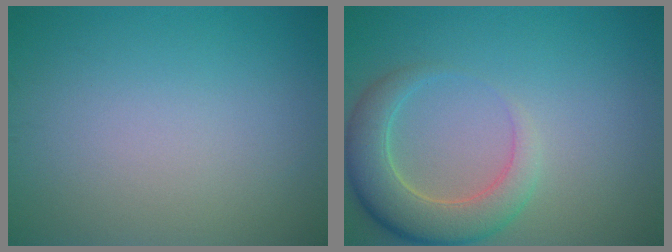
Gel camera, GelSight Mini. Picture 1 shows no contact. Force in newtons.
{"total": 5.3, "press": 5.3, "slide": 0.6}